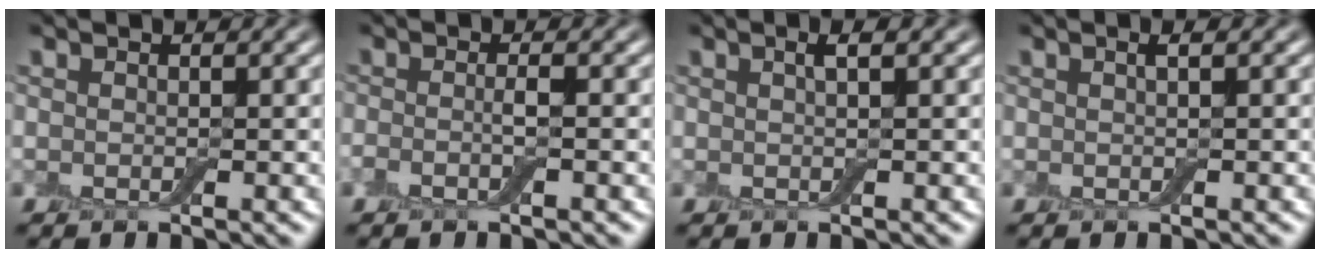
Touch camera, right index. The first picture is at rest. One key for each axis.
{"total": 1.5, "fx": -0.6, "fy": 0.3, "fz": 1.3, "tx": -0.026, "ty": 0.001, "tz": -0.015}
{"total": 1.3, "fx": 0.5, "fy": 0.3, "fz": 1.2, "tx": -0.021, "ty": 0.002, "tz": 0.004}
{"total": 0.8, "fx": 0.3, "fy": 0.1, "fz": 0.8, "tx": -0.016, "ty": 0.004, "tz": 0.002}